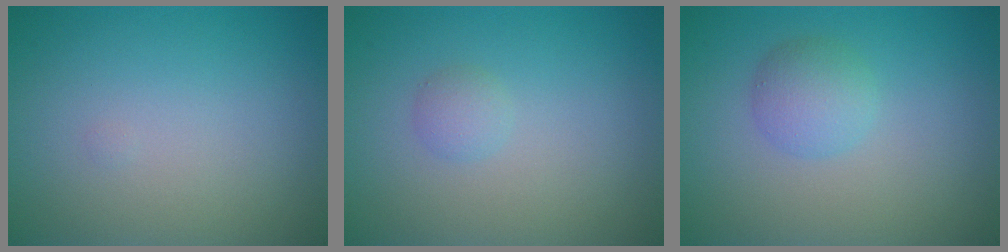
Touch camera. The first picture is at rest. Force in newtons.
{"total": 1.1, "press": 1.1, "slide": 0.0}
{"total": 2.5, "press": 2.5, "slide": 0.1}